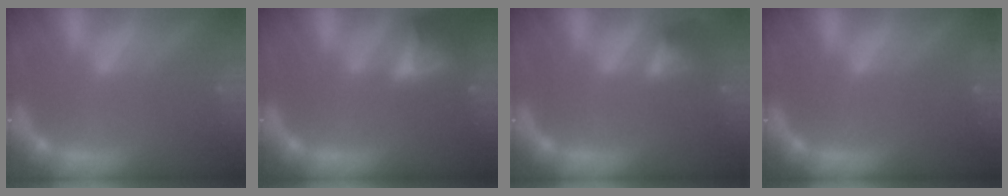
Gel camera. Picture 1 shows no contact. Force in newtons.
{"total": 6.0}
{"total": 2.9}
{"total": 0.9}